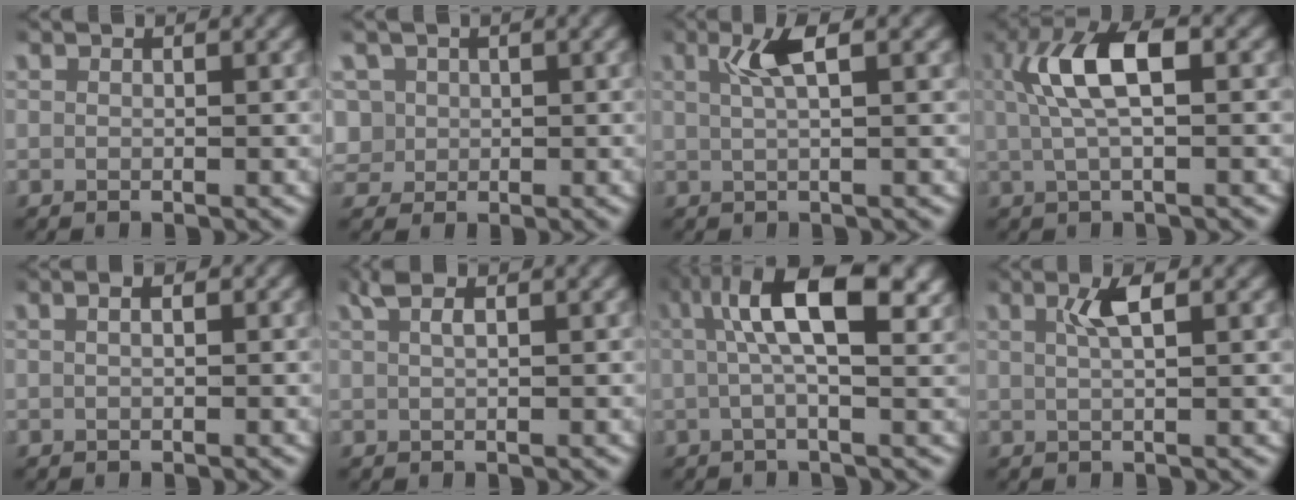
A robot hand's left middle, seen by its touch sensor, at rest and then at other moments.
{"total": 5.8, "force": [0.4, 5.5, 2.1], "torque": [-0.069, -0.018, 0.011]}
{"total": 3.2, "force": [1.3, 0.5, 2.9], "torque": [-0.055, 0.008, 0.020]}
{"total": 6.0, "force": [0.9, 2.2, 5.5], "torque": [-0.114, 0.014, 0.010]}
{"total": 1.2, "force": [0.0, 0.6, 1.1], "torque": [-0.011, 0.006, -0.005]}
{"total": 1.5, "force": [0.6, 0.4, 1.3], "torque": [-0.022, 0.008, 0.010]}
{"total": 7.9, "force": [2.0, 3.1, 6.9], "torque": [-0.124, 0.016, 0.021]}
{"total": 2.3, "force": [0.9, 0.4, 2.1], "torque": [-0.043, 0.006, 0.014]}